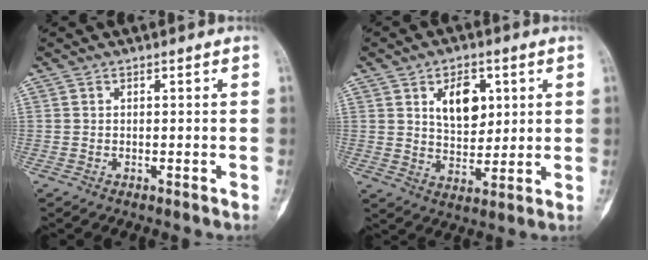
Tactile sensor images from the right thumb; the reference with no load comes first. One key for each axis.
{"total": 9.2, "fx": 3.2, "fy": 5.7, "fz": 6.4, "tx": -0.072, "ty": -0.019, "tz": 0.058}